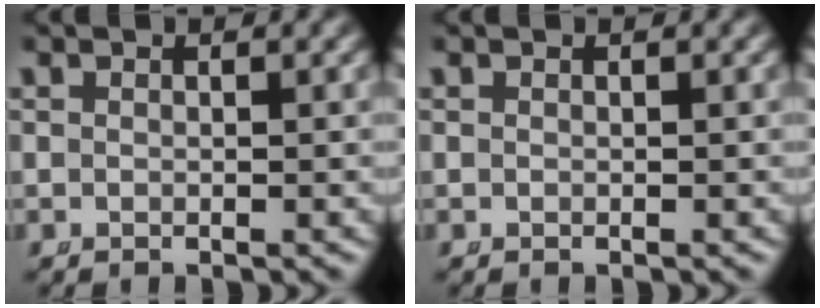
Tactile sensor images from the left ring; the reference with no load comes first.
{"total": 0.0}